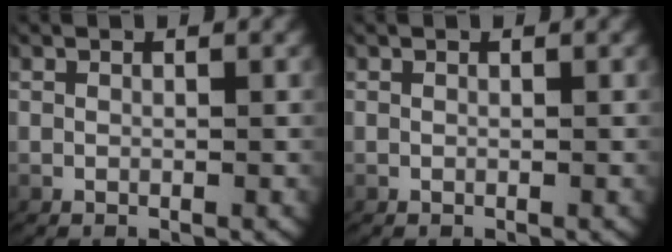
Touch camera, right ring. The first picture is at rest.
{"total": 0.0}